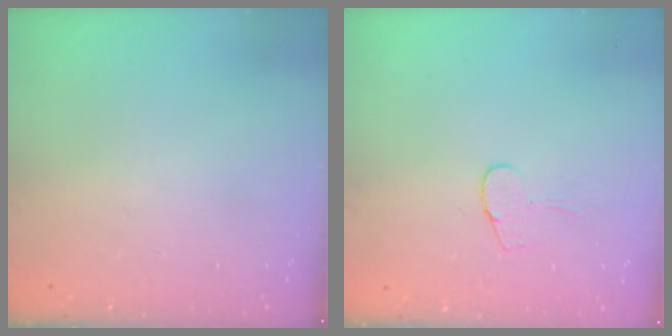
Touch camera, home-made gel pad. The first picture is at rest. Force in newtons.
{"total": 5.6, "press": 5.6, "slide": 0.4}